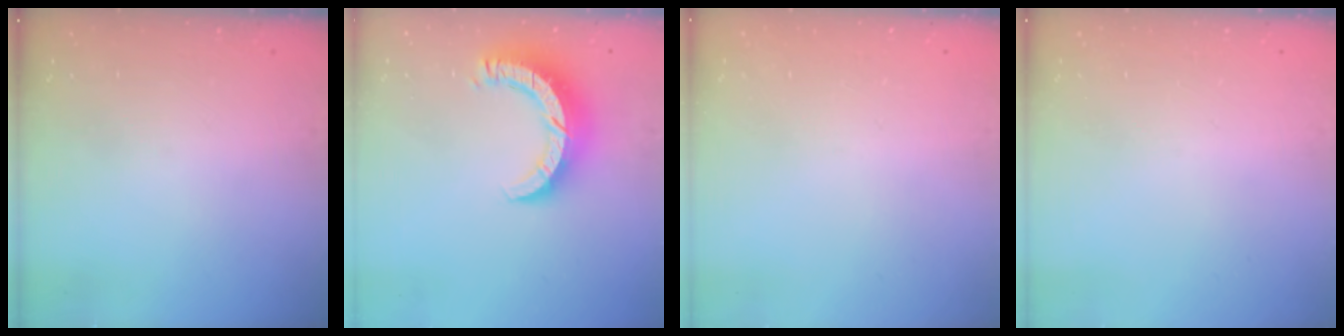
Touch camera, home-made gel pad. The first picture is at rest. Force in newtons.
{"total": 10.3, "press": 10.2, "slide": 1.0}
{"total": 2.4, "press": 2.4, "slide": 0.2}
{"total": 0.0}